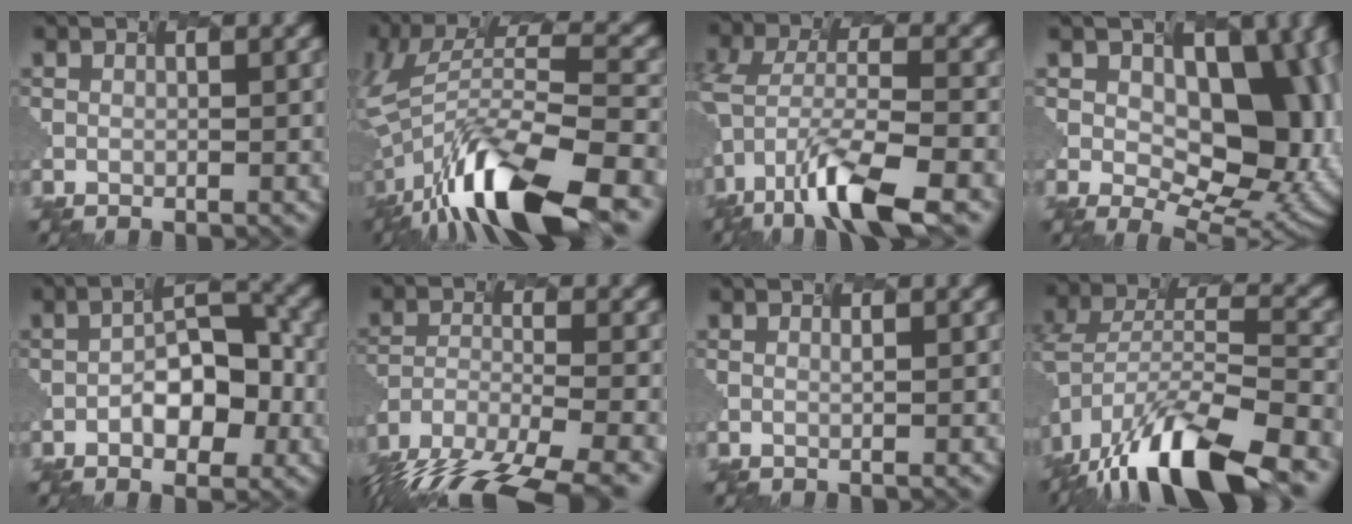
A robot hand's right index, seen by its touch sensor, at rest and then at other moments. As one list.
[{"total": 13.0, "force": [-7.8, 3.4, 9.8], "torque": [-0.206, 0.013, -0.131]}, {"total": 8.0, "force": [-5.6, 1.9, 5.4], "torque": [-0.115, 0.000, -0.101]}, {"total": 12.1, "force": [1.3, 7.5, 9.3], "torque": [-0.124, -0.012, 0.033]}, {"total": 4.9, "force": [-2.2, 2.3, 3.7], "torque": [-0.065, 0.012, -0.037]}, {"total": 12.1, "force": [-10.2, 3.5, 5.3], "torque": [-0.120, -0.027, -0.147]}, {"total": 0.0}, {"total": 12.8, "force": [-9.7, 3.9, 7.5], "torque": [-0.167, -0.001, -0.159]}]